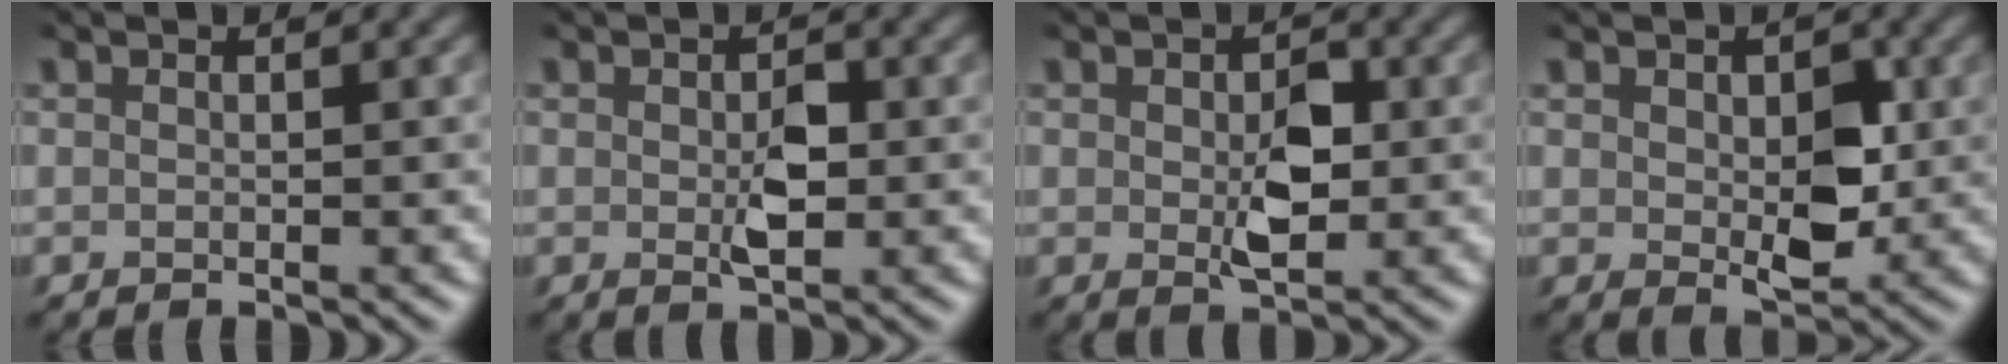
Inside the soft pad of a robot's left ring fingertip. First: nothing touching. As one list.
[{"total": 2.5, "force": [-0.4, 1.4, 2.0], "torque": [-0.039, -0.003, -0.006]}, {"total": 3.4, "force": [-0.3, 2.0, 2.7], "torque": [-0.051, -0.003, -0.003]}, {"total": 3.9, "force": [0.2, 2.6, 2.9], "torque": [-0.048, -0.008, 0.006]}]